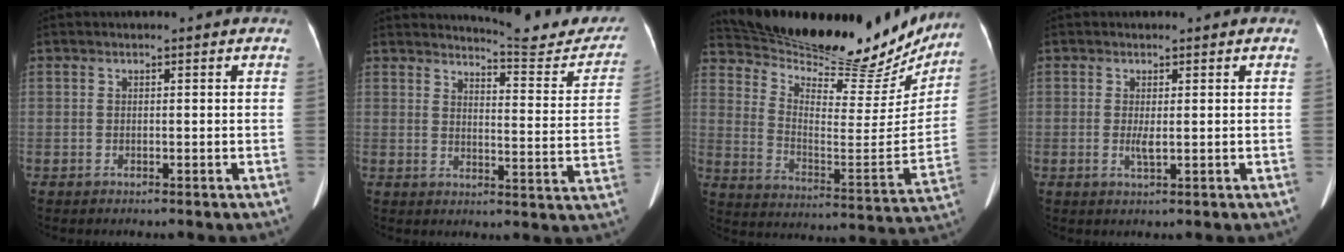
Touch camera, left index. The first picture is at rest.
{"total": 13.2, "force": [12.8, 1.5, 2.7], "torque": [-0.019, -0.060, 0.141]}
{"total": 27.6, "force": [25.2, 6.5, 9.2], "torque": [-0.153, -0.052, 0.347]}
{"total": 1.6, "force": [0.0, 0.3, 1.6], "torque": [-0.033, -0.004, 0.003]}